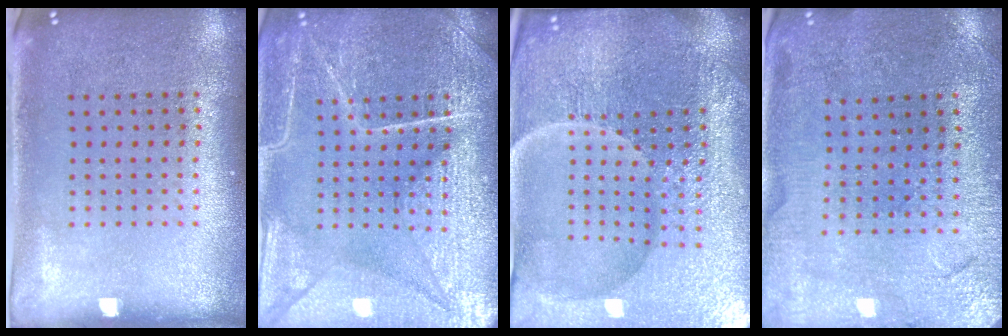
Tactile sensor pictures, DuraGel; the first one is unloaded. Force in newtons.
{"total": 7.1, "press": 7.1, "slide": 0.9}
{"total": 5.7, "press": 5.3, "slide": 2.0}
{"total": 1.0, "press": 0.9, "slide": 0.3}